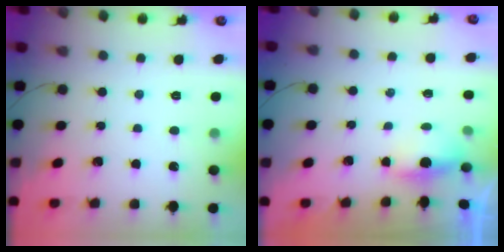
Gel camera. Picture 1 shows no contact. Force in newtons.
{"total": 3.3, "press": 3.1, "slide": 1.1}